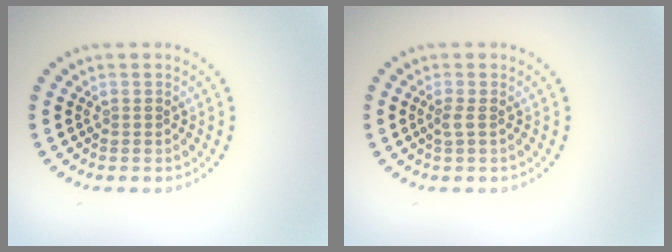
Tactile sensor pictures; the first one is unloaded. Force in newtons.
{"total": 0.9, "press": 0.7, "slide": 0.6}